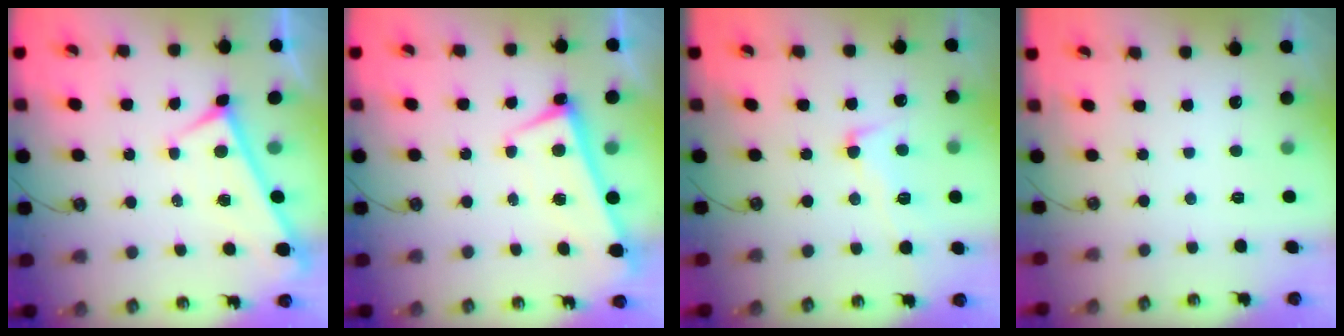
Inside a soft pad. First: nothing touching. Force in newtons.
{"total": 1.2, "press": 0.8, "slide": 0.9}
{"total": 4.8, "press": 4.7, "slide": 1.3}
{"total": 0.0}